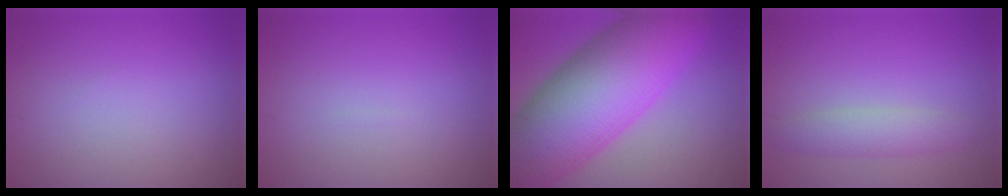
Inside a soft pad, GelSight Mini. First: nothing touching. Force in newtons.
{"total": 0.0}
{"total": 15.1, "press": 15.1, "slide": 0.4}
{"total": 2.6, "press": 2.6, "slide": 0.1}